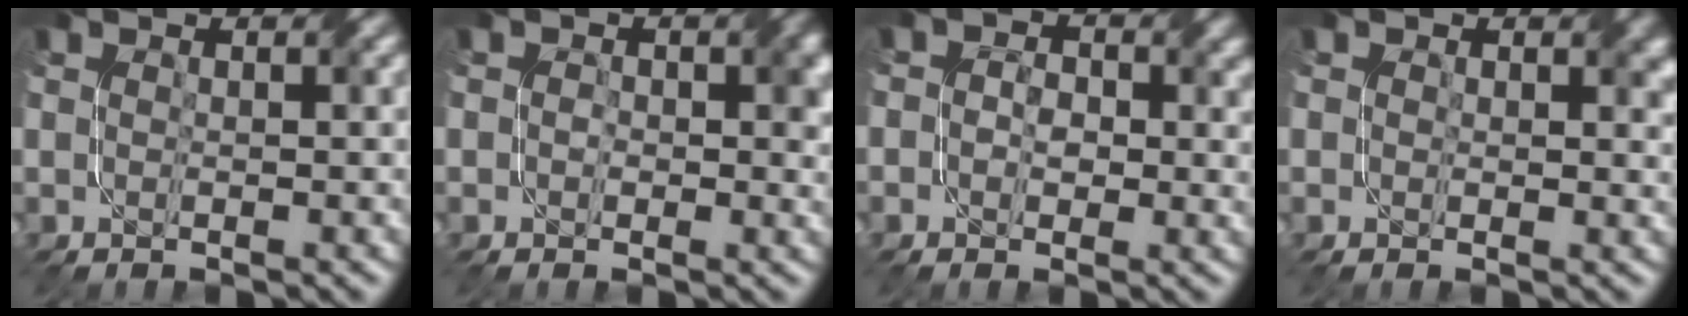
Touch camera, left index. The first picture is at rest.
{"total": 2.6, "force": [0.3, 1.7, 1.9], "torque": [-0.019, -0.001, -0.001]}
{"total": 3.1, "force": [0.3, 2.4, 1.9], "torque": [-0.023, -0.001, -0.007]}
{"total": 2.2, "force": [1.0, 1.5, 1.2], "torque": [-0.013, -0.004, 0.010]}